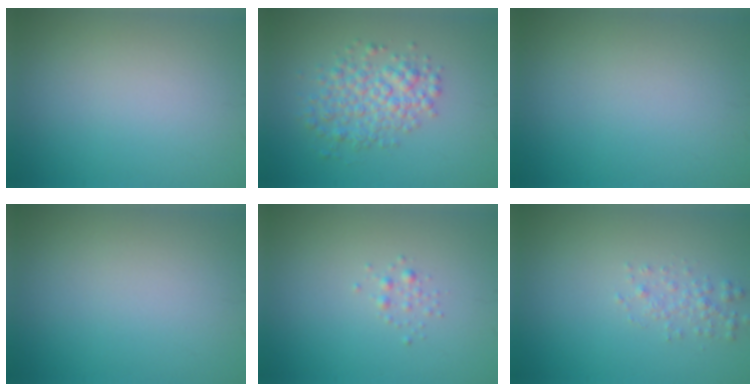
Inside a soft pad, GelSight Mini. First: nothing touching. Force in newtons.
{"total": 4.0, "press": 4.0, "slide": 0.1}
{"total": 0.0}
{"total": 0.0}
{"total": 0.8, "press": 0.8, "slide": 0.0}
{"total": 1.4, "press": 1.4, "slide": 0.0}